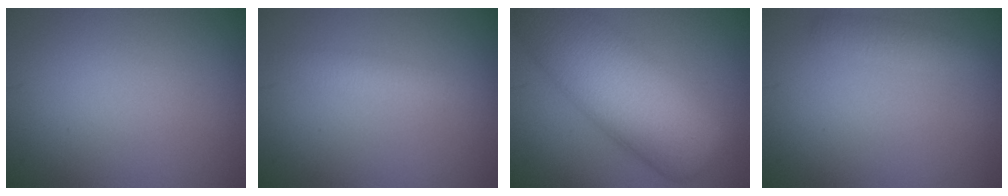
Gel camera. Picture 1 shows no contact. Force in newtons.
{"total": 1.9, "press": 1.9, "slide": 0.0}
{"total": 11.9, "press": 11.9, "slide": 0.5}
{"total": 1.5, "press": 1.5, "slide": 0.0}